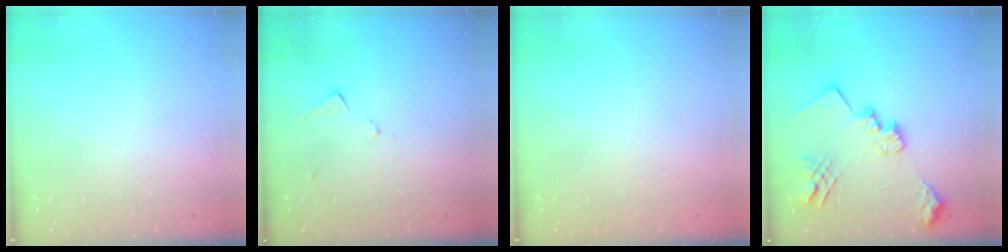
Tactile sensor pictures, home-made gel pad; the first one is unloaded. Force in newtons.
{"total": 7.1, "press": 7.0, "slide": 0.9}
{"total": 1.4, "press": 1.2, "slide": 0.7}
{"total": 17.7, "press": 17.6, "slide": 0.9}